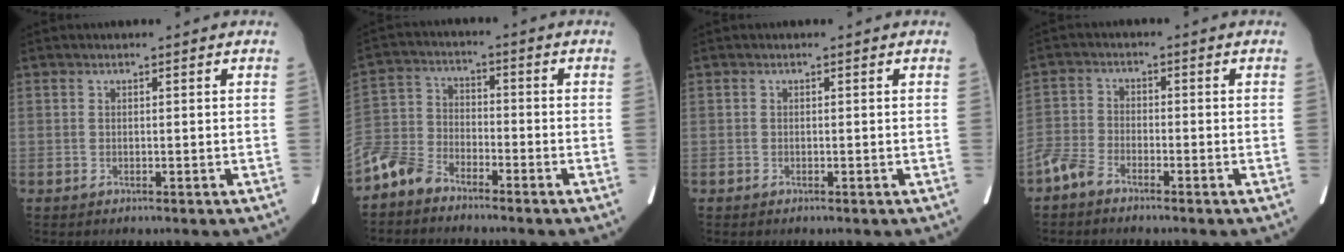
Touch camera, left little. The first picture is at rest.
{"total": 7.3, "force": [-6.1, 3.3, 2.3], "torque": [-0.058, -0.006, -0.132]}
{"total": 0.0}
{"total": 3.7, "force": [-3.1, 1.4, 1.5], "torque": [-0.037, -0.004, -0.068]}